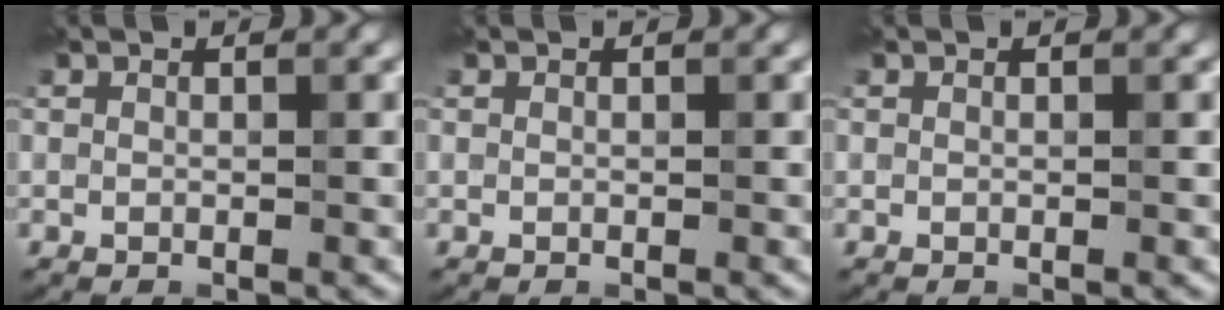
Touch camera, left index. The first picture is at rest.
{"total": 0.0}
{"total": 0.0}